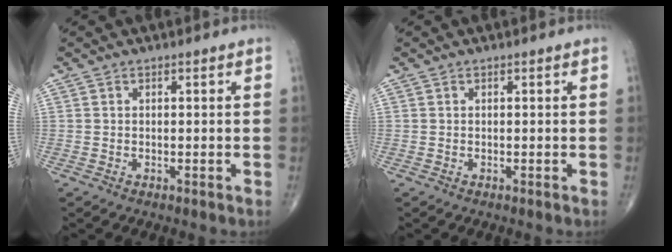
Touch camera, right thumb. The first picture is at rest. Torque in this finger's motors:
{"motor_torque": [0.00, 0.00, 0.00, 0.00, 0.01]}